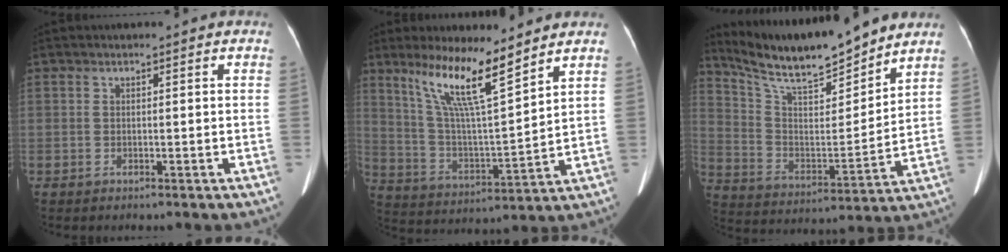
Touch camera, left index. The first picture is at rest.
{"total": 12.3, "force": [8.7, 0.6, 8.7], "torque": [-0.168, -0.005, 0.165]}
{"total": 16.7, "force": [14.8, 1.9, 7.4], "torque": [-0.142, -0.005, 0.260]}